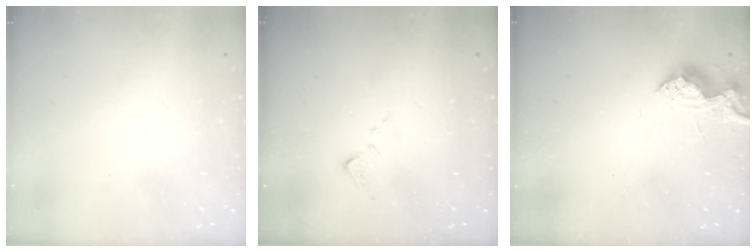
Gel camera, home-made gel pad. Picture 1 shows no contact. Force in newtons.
{"total": 6.5, "press": 6.5, "slide": 0.7}
{"total": 8.7, "press": 8.7, "slide": 0.3}